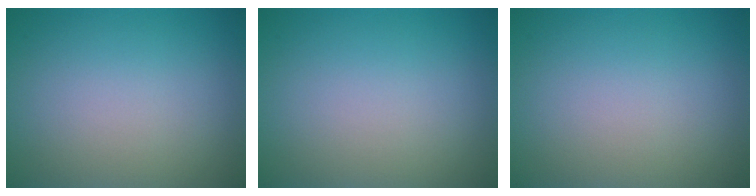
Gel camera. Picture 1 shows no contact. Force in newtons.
{"total": 0.0}
{"total": 0.0}